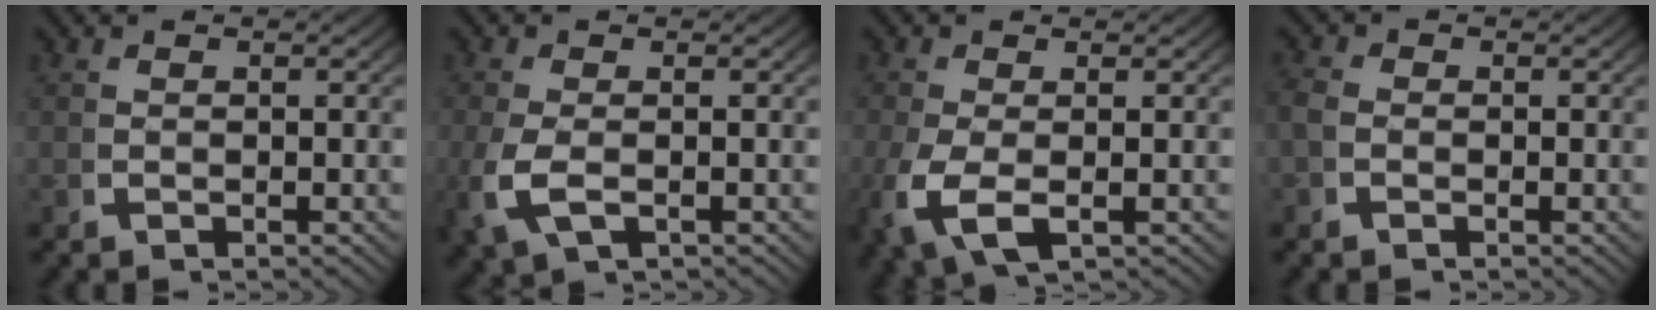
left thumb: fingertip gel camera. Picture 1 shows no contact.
{"total": 3.7, "force": [-1.0, 2.1, 2.9], "torque": [-0.092, -0.016, -0.005]}
{"total": 4.8, "force": [-1.1, 2.6, 3.9], "torque": [-0.116, -0.026, -0.004]}
{"total": 1.4, "force": [-0.3, 1.2, 0.7], "torque": [-0.019, -0.001, -0.007]}